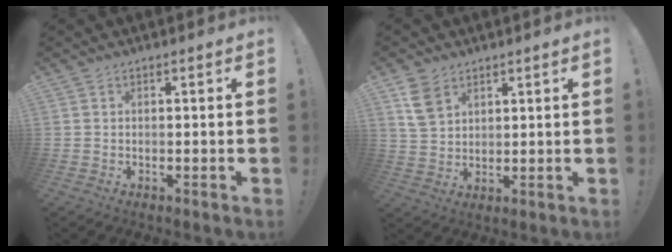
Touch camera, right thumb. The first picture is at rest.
{"total": 7.4, "force": [4.1, 5.1, 3.5], "torque": [-0.056, -0.011, 0.084]}